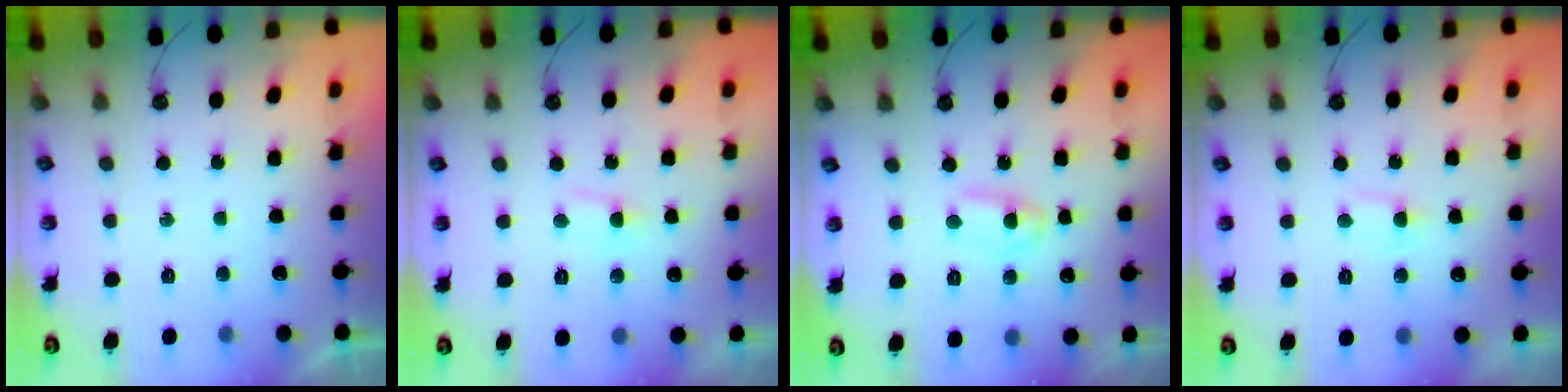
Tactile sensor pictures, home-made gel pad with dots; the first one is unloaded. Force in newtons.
{"total": 2.8, "press": 2.7, "slide": 0.6}
{"total": 2.4, "press": 2.4, "slide": 0.2}
{"total": 5.1, "press": 3.1, "slide": 4.1}